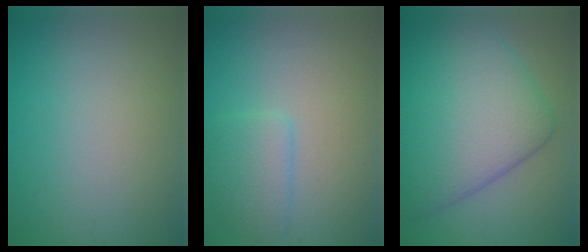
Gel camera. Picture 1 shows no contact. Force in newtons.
{"total": 2.6, "press": 2.6, "slide": 0.1}
{"total": 11.2, "press": 11.2, "slide": 0.2}